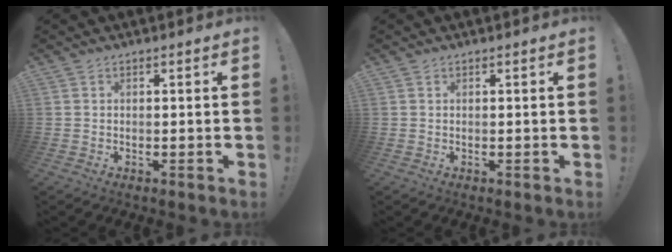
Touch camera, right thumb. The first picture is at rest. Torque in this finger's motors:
{"motor_torque": [-0.20, -0.03, 0.05, -0.11, -0.01]}